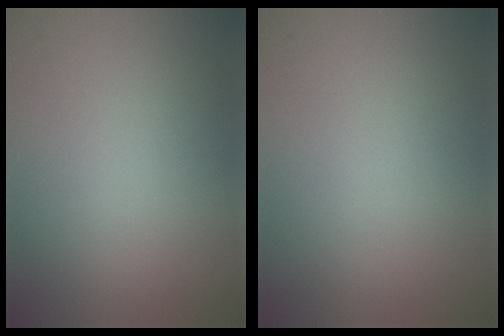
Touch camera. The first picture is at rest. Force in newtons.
{"total": 0.0}